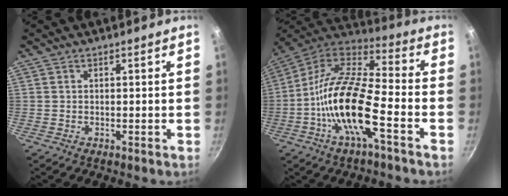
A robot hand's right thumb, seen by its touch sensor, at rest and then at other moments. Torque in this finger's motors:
{"motor_torque": [0.11, 1.33, 1.82, -0.95, 0.47]}